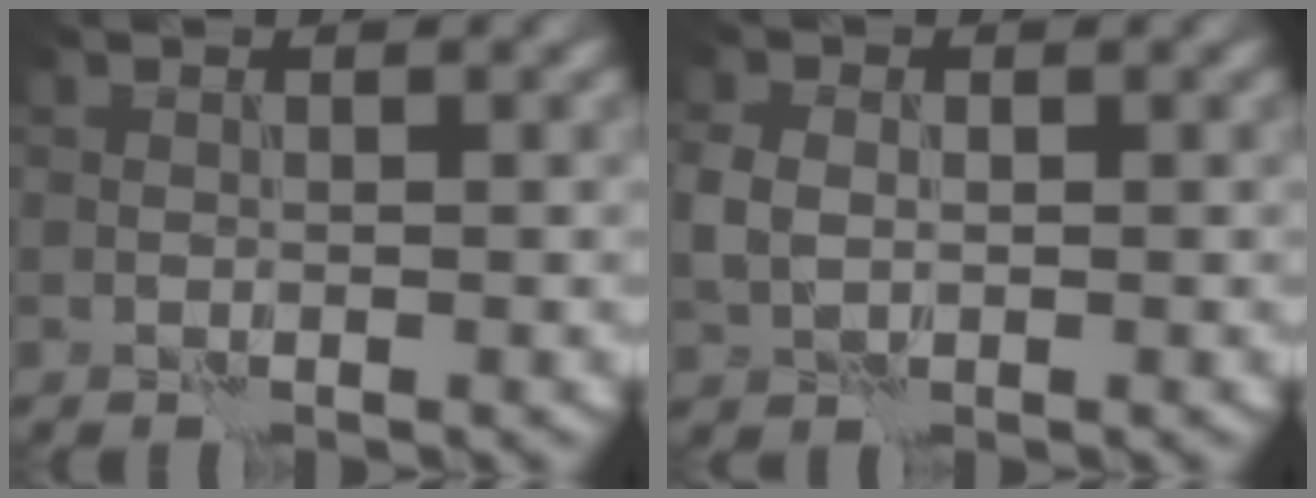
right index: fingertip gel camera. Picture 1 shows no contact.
{"total": 2.3, "force": [-0.1, 1.8, 1.4], "torque": [-0.035, 0.003, -0.006]}